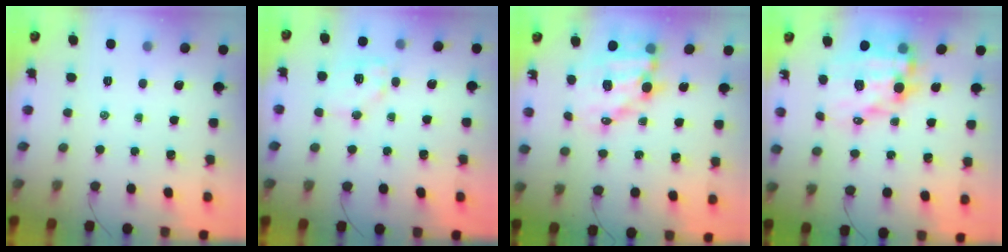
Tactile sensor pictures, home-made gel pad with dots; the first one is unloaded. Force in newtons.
{"total": 10.1, "press": 10.0, "slide": 1.5}
{"total": 12.0, "press": 11.5, "slide": 3.1}
{"total": 13.4, "press": 13.0, "slide": 3.4}